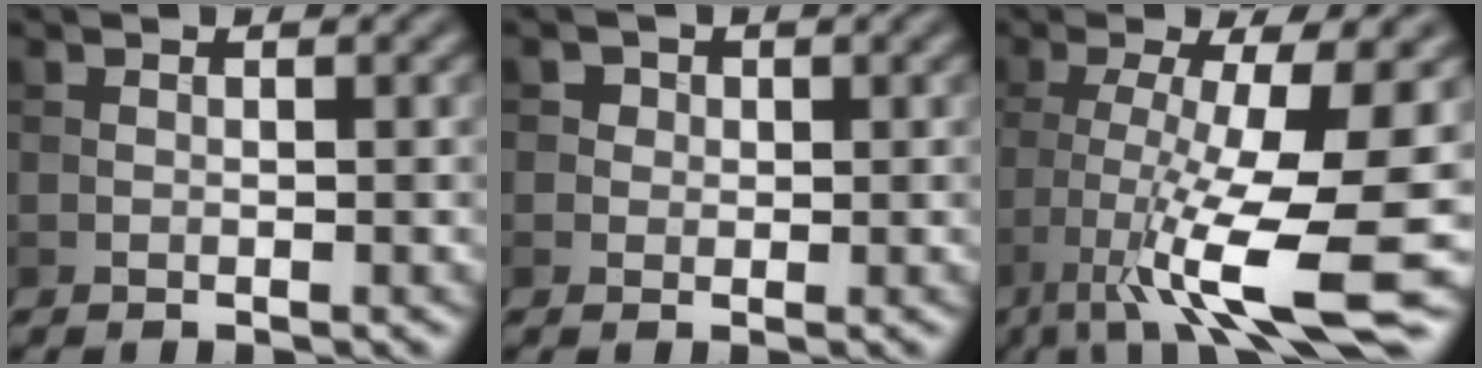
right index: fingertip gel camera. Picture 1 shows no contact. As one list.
[{"total": 1.8, "force": [0.7, 1.5, 0.6], "torque": [0.001, 0.004, 0.007]}, {"total": 10.6, "force": [-3.9, 1.9, 9.7], "torque": [-0.161, -0.008, -0.069]}]